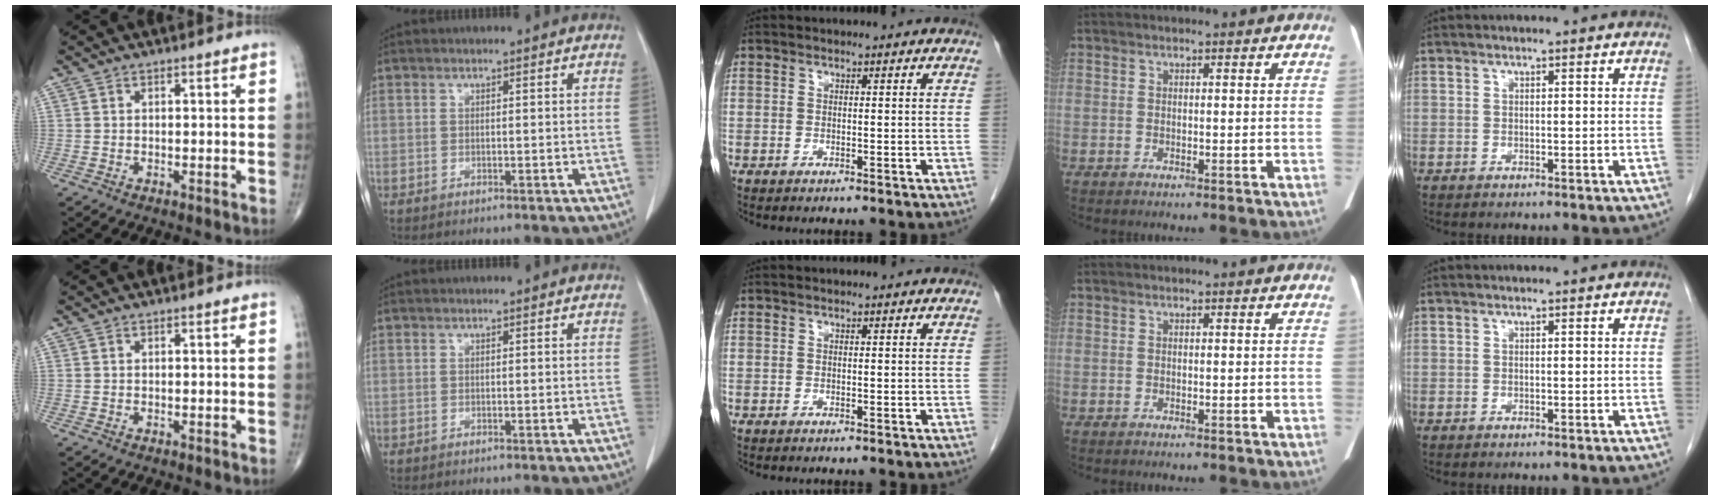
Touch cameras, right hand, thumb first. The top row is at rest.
{}